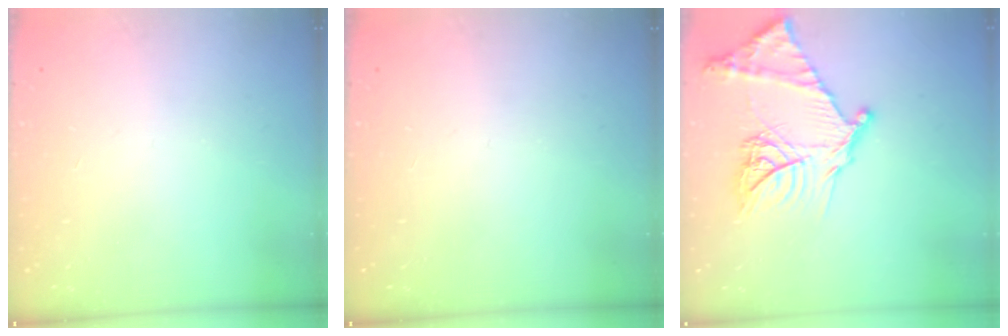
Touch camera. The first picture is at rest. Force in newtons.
{"total": 0.0}
{"total": 20.3, "press": 20.3, "slide": 1.7}